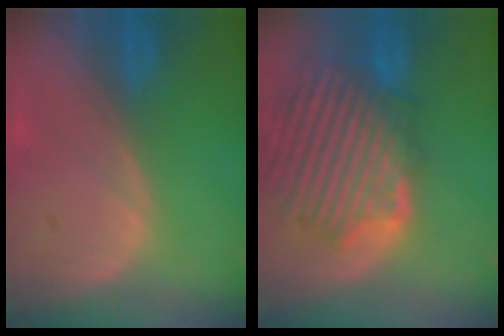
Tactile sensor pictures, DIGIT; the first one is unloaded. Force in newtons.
{"total": 12.5, "press": 11.5, "slide": 5.0}